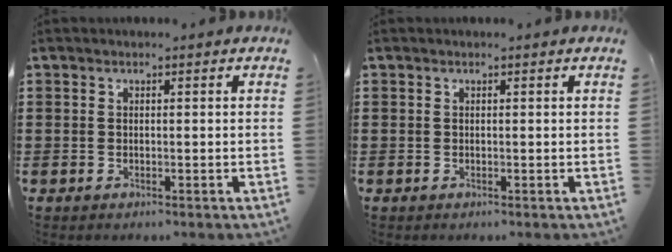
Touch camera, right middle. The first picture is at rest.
{"total": 0.0}